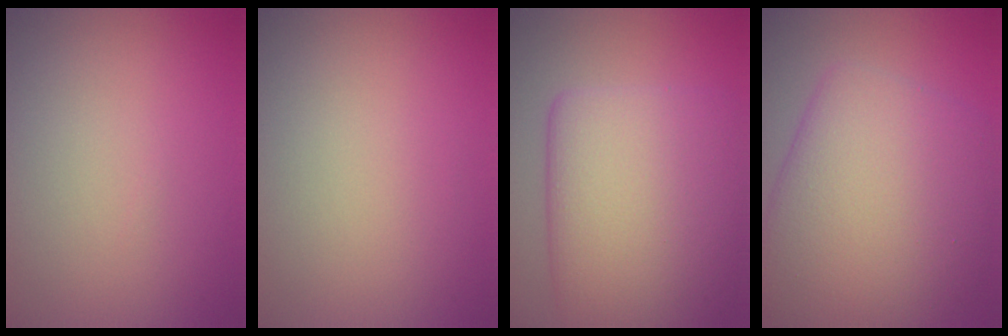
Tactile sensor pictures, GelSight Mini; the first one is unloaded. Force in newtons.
{"total": 0.0}
{"total": 10.3, "press": 10.3, "slide": 0.5}
{"total": 10.3, "press": 10.3, "slide": 0.2}